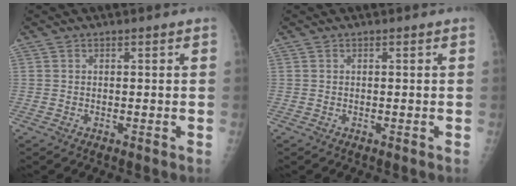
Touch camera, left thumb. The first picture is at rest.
{"total": 0.0}